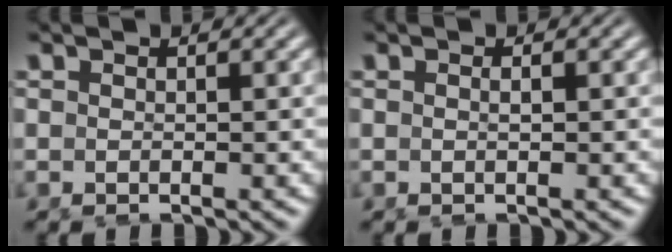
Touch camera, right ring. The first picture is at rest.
{"total": 0.7, "force": [-0.2, -0.4, 0.5], "torque": [-0.010, -0.004, 0.000]}